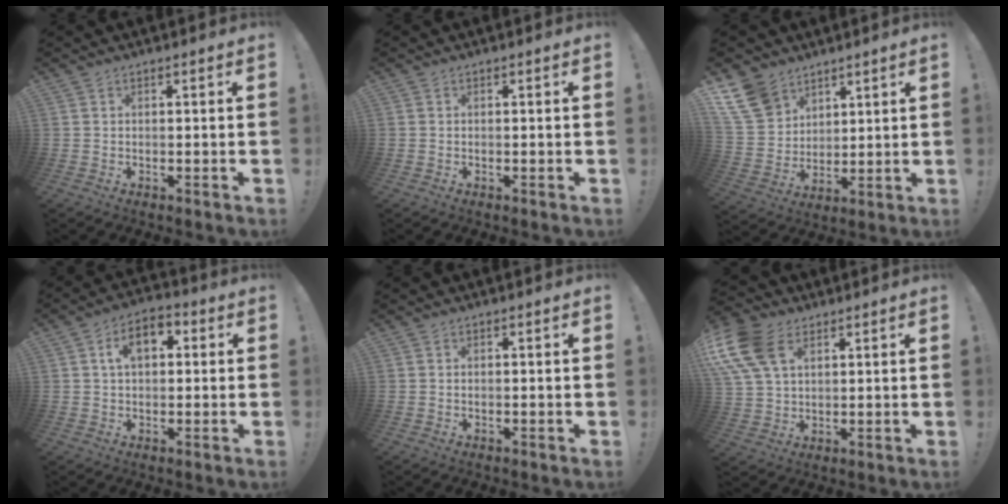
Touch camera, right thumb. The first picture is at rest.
{"total": 0.0}
{"total": 13.6, "force": [8.6, 9.3, 4.8], "torque": [-0.101, -0.050, 0.176]}
{"total": 8.3, "force": [2.1, 5.2, 6.2], "torque": [-0.090, 0.009, 0.036]}
{"total": 0.0}
{"total": 16.1, "force": [6.3, 11.0, 10.0], "torque": [-0.200, -0.021, 0.123]}